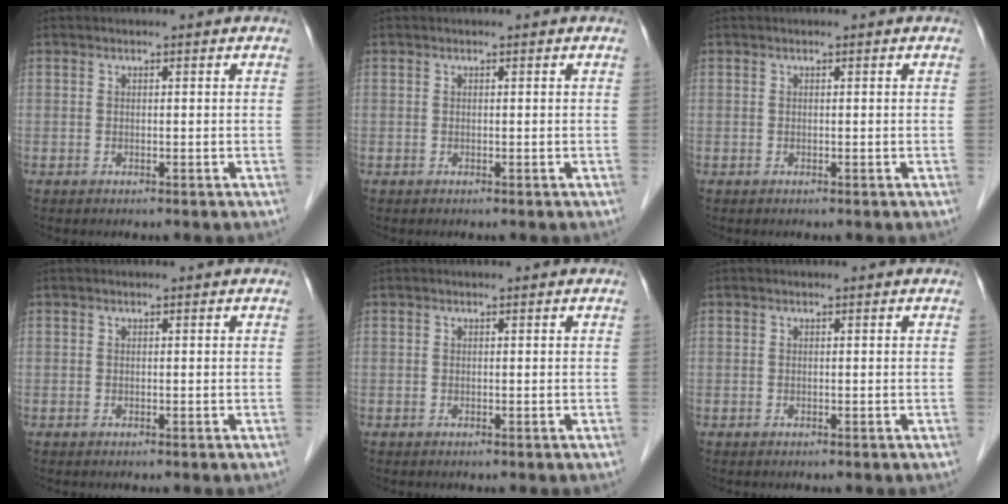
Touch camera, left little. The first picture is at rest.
{"total": 0.0}
{"total": 0.0}
{"total": 0.0}
{"total": 0.0}
{"total": 0.0}